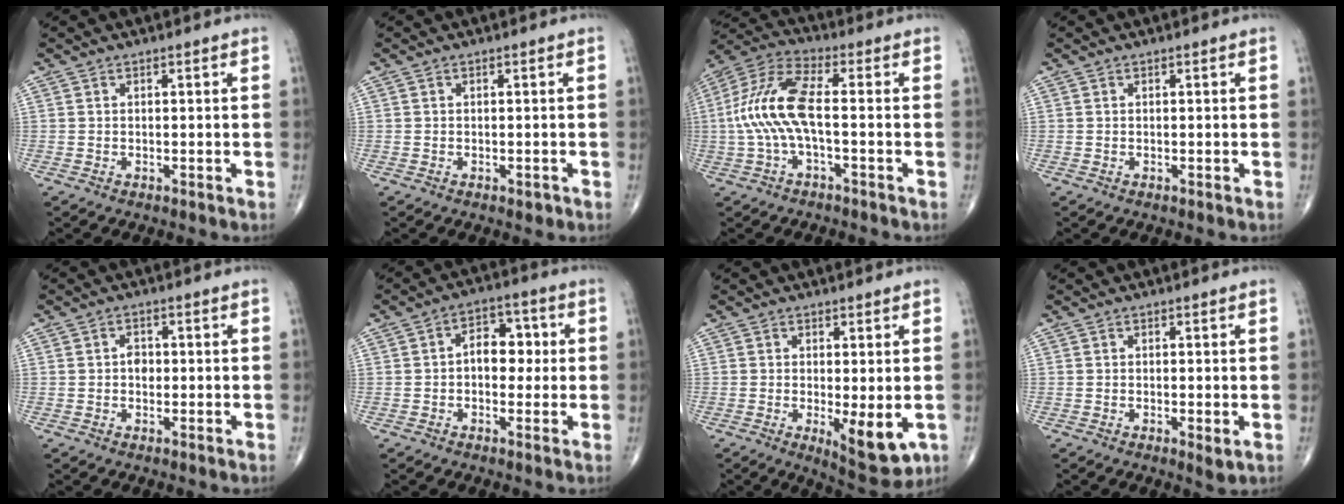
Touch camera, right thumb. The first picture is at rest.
{"total": 1.0, "force": [-0.4, 0.6, 0.6], "torque": [-0.002, 0.000, -0.005]}
{"total": 12.3, "force": [-1.1, 4.3, 11.5], "torque": [-0.265, 0.037, -0.025]}
{"total": 0.0}
{"total": 2.1, "force": [-0.1, 1.6, 1.4], "torque": [-0.014, 0.005, -0.004]}
{"total": 7.3, "force": [0.2, 5.0, 5.4], "torque": [-0.045, 0.021, -0.004]}
{"total": 8.1, "force": [-1.8, 2.8, 7.4], "torque": [-0.098, -0.022, -0.019]}
{"total": 2.1, "force": [-0.5, 0.6, 2.0], "torque": [-0.036, -0.010, -0.008]}